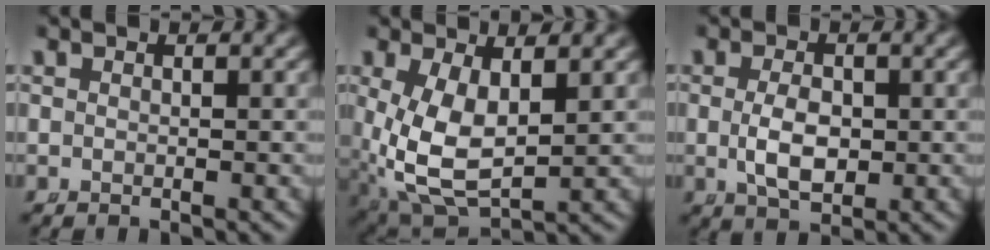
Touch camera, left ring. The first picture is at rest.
{"total": 8.3, "force": [-0.8, 5.5, 6.2], "torque": [-0.152, -0.053, 0.018]}
{"total": 3.5, "force": [-0.4, 2.0, 2.9], "torque": [-0.059, -0.017, 0.004]}